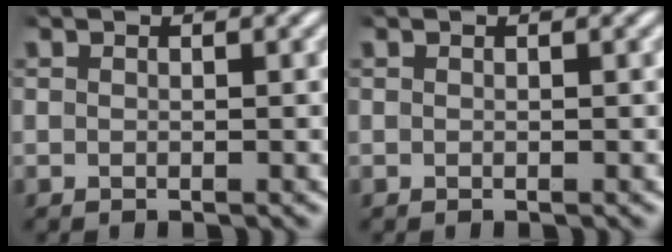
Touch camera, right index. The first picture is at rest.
{"total": 0.0}